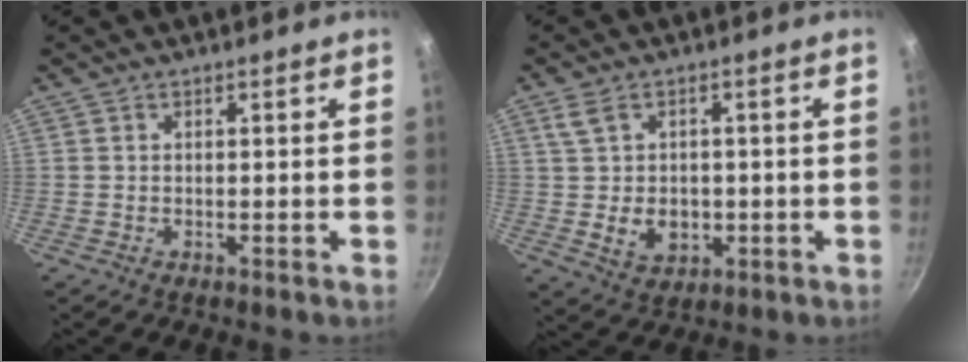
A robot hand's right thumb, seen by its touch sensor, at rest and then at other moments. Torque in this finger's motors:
{"motor_torque": [-0.03, 0.09, 0.08, -0.01, 0.03]}